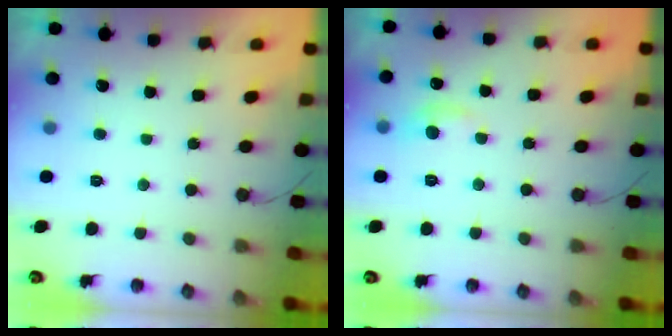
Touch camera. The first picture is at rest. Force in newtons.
{"total": 6.6, "press": 6.6, "slide": 0.9}